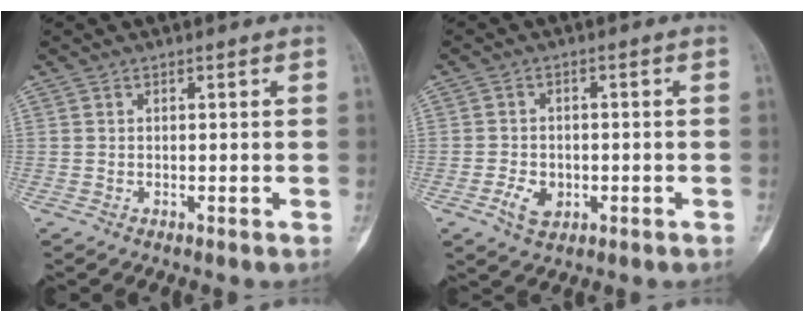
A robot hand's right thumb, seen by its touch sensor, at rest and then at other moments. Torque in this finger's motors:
{"motor_torque": [-0.47, 0.03, -0.10, 0.22, 0.15]}